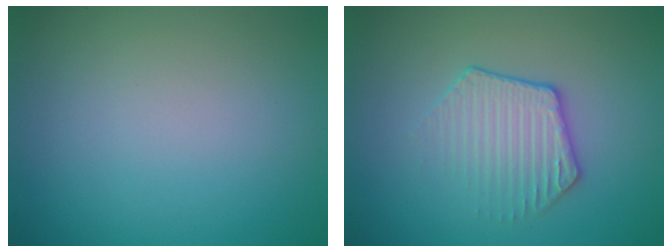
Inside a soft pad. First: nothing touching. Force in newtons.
{"total": 2.7, "press": 2.2, "slide": 1.6}